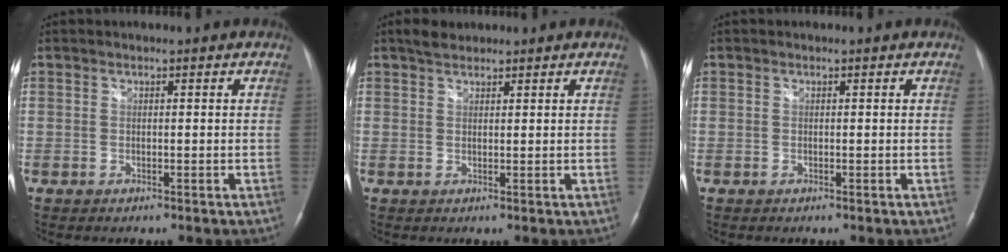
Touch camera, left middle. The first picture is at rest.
{"total": 2.2, "force": [1.9, 0.9, 0.7], "torque": [-0.018, 0.008, 0.033]}
{"total": 0.0}